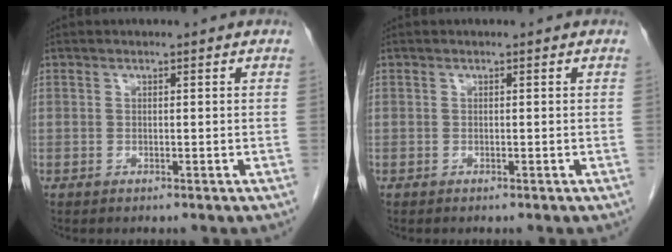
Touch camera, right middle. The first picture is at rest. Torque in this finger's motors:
{"motor_torque": [0.53, -0.51, 0.02, -0.02]}